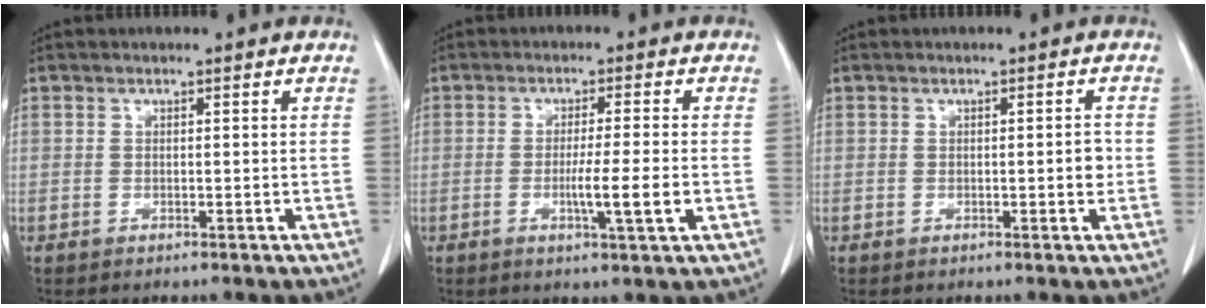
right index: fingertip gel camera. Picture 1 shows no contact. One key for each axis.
{"total": 6.0, "fx": -1.4, "fy": -0.5, "fz": 5.8, "tx": -0.097, "ty": -0.012, "tz": -0.024}
{"total": 1.7, "fx": -0.2, "fy": 0.4, "fz": 1.7, "tx": -0.023, "ty": 0.001, "tz": -0.003}